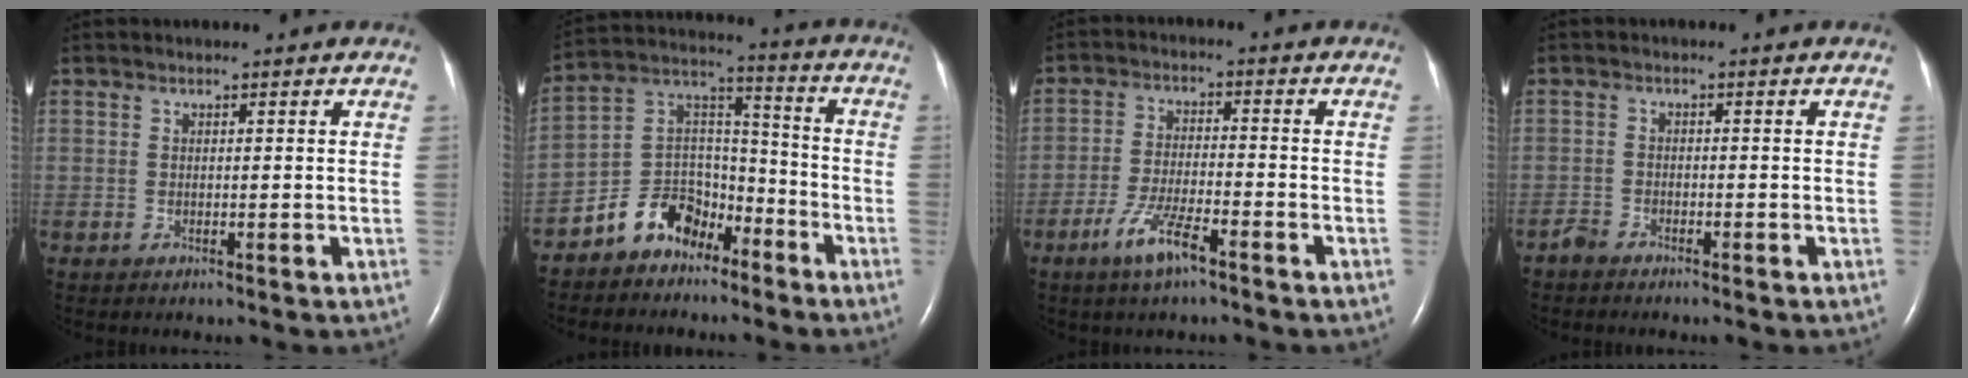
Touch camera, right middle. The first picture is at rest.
{"total": 9.8, "force": [-6.9, 6.1, 3.2], "torque": [-0.066, 0.045, -0.129]}
{"total": 6.5, "force": [-4.2, 1.0, 4.9], "torque": [-0.107, -0.007, -0.078]}
{"total": 1.9, "force": [-1.8, 0.3, 0.6], "torque": [-0.015, -0.002, -0.032]}